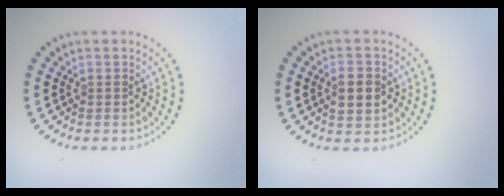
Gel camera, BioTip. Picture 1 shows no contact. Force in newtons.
{"total": 2.9, "press": 2.9, "slide": 0.2}